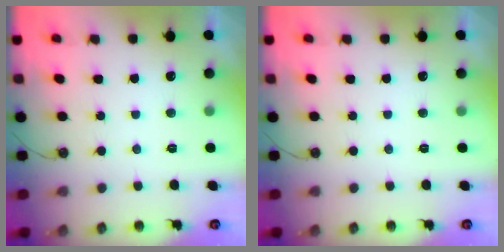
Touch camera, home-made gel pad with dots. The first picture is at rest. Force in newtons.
{"total": 0.0}